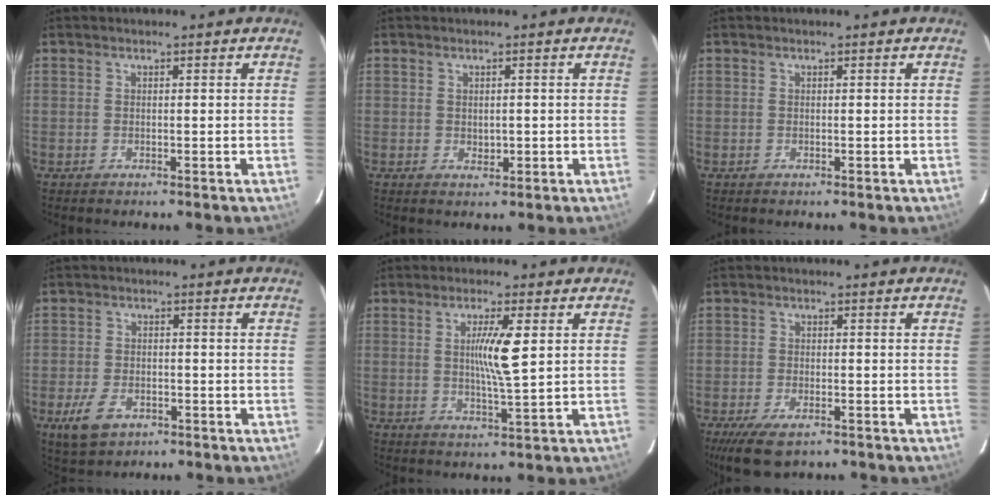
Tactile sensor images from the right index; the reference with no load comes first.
{"total": 1.3, "force": [-0.1, 0.9, 1.0], "torque": [-0.018, -0.002, 0.003]}
{"total": 0.0}
{"total": 5.3, "force": [-2.7, 3.3, 3.1], "torque": [-0.069, -0.002, -0.038]}
{"total": 6.3, "force": [1.3, -0.2, 6.2], "torque": [-0.112, -0.007, 0.022]}
{"total": 7.0, "force": [-5.0, 2.7, 4.2], "torque": [-0.073, -0.010, -0.081]}